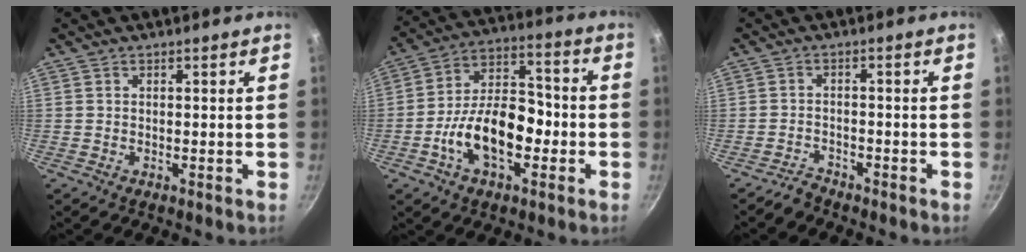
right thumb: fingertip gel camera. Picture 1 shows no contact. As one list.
[{"total": 15.5, "force": [-4.5, 9.0, 11.8], "torque": [-0.168, 0.051, -0.087]}, {"total": 2.4, "force": [-2.3, 0.5, 0.0], "torque": [0.007, 0.024, -0.044]}]